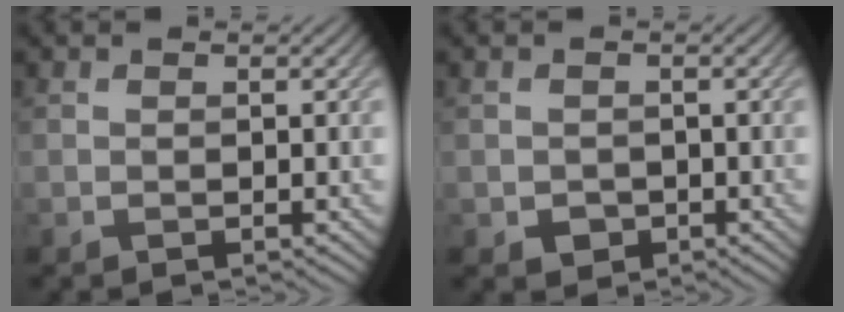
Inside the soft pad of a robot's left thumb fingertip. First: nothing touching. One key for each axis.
{"total": 1.5, "fx": -0.6, "fy": 1.3, "fz": 0.5, "tx": -0.008, "ty": -0.005, "tz": -0.012}